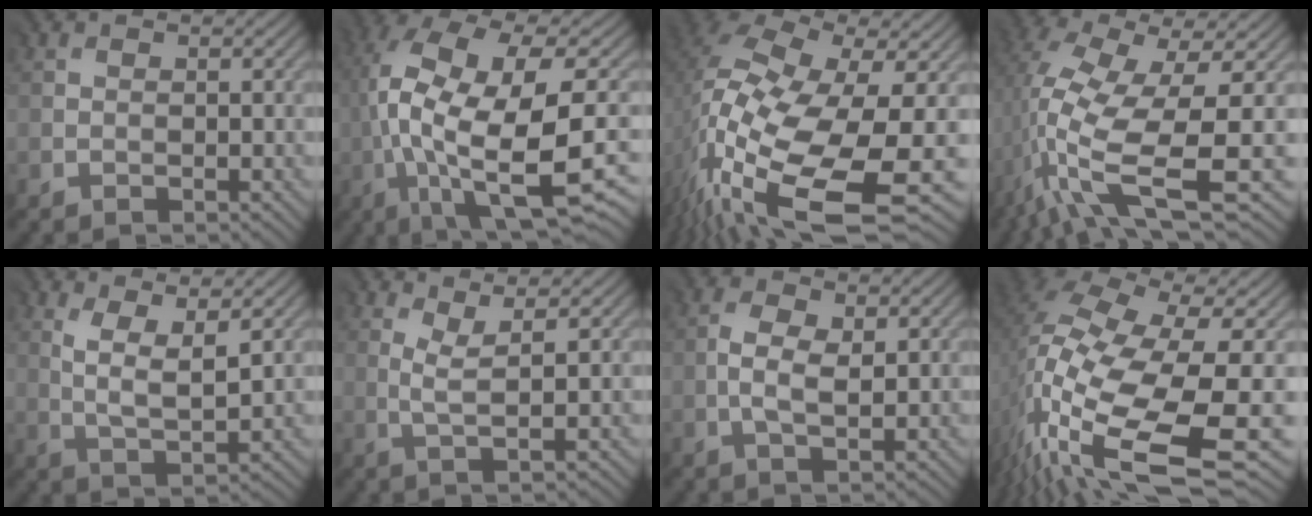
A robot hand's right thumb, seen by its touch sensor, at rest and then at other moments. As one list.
[{"total": 15.0, "force": [-2.5, 5.3, 13.8], "torque": [-0.275, -0.007, -0.026]}, {"total": 16.4, "force": [-3.7, 7.2, 14.2], "torque": [-0.328, -0.037, -0.052]}, {"total": 12.1, "force": [-2.6, 4.2, 11.1], "torque": [-0.252, -0.006, -0.035]}, {"total": 4.3, "force": [2.0, 1.1, 3.7], "torque": [-0.076, -0.005, 0.044]}, {"total": 2.3, "force": [1.0, -0.2, 2.0], "torque": [-0.047, -0.001, 0.024]}, {"total": 3.1, "force": [-0.2, 1.6, 2.7], "torque": [-0.068, 0.001, -0.003]}, {"total": 16.0, "force": [-4.6, 5.7, 14.3], "torque": [-0.332, -0.036, -0.062]}]